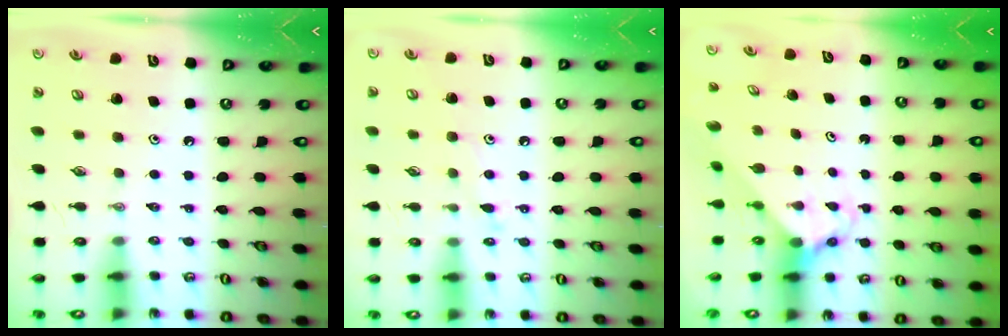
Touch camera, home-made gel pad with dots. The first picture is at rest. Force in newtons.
{"total": 7.0, "press": 7.0, "slide": 0.5}
{"total": 3.4, "press": 3.4, "slide": 0.3}